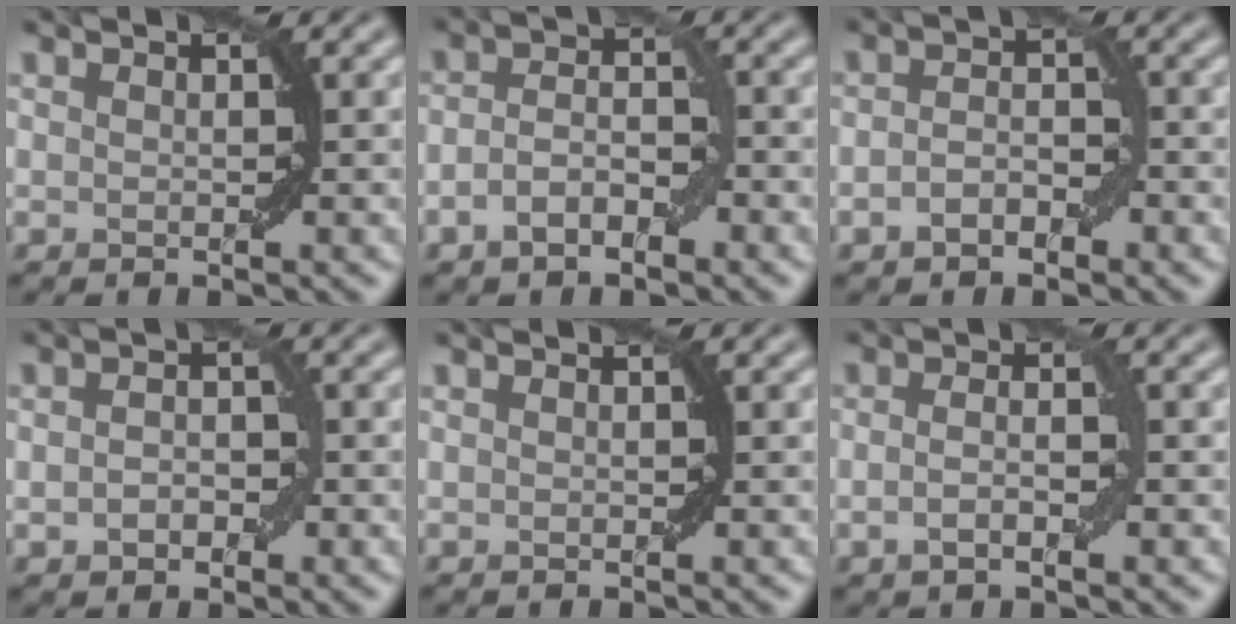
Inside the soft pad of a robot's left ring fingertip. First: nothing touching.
{"total": 3.3, "force": [-1.4, 1.7, 2.4], "torque": [-0.047, 0.005, -0.030]}
{"total": 2.5, "force": [-1.0, 1.5, 1.8], "torque": [-0.030, 0.005, -0.020]}
{"total": 2.4, "force": [-0.4, 1.6, 1.8], "torque": [-0.029, 0.001, -0.008]}
{"total": 0.0}
{"total": 2.3, "force": [-0.5, 0.7, 2.1], "torque": [-0.039, -0.003, -0.011]}